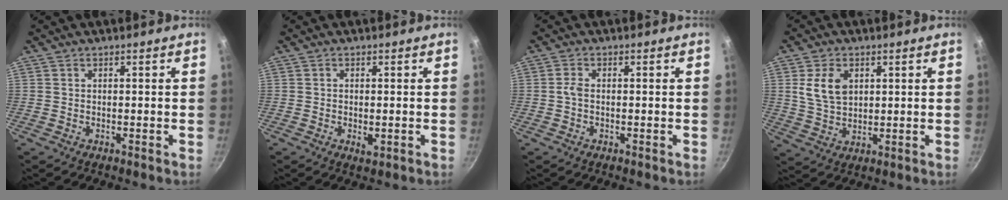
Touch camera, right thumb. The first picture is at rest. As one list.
[{"total": 2.0, "force": [-0.5, 1.0, 1.7], "torque": [-0.031, -0.004, -0.006]}, {"total": 1.8, "force": [-0.3, 0.9, 1.5], "torque": [-0.040, 0.008, -0.010]}, {"total": 7.7, "force": [2.2, 5.3, 5.2], "torque": [-0.085, -0.009, 0.046]}]